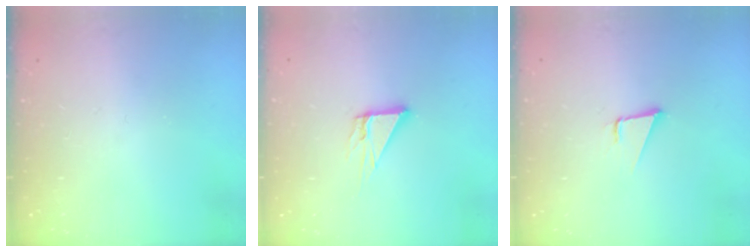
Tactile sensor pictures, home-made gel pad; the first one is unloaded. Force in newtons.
{"total": 5.5, "press": 5.5, "slide": 0.3}
{"total": 3.4, "press": 2.6, "slide": 2.2}